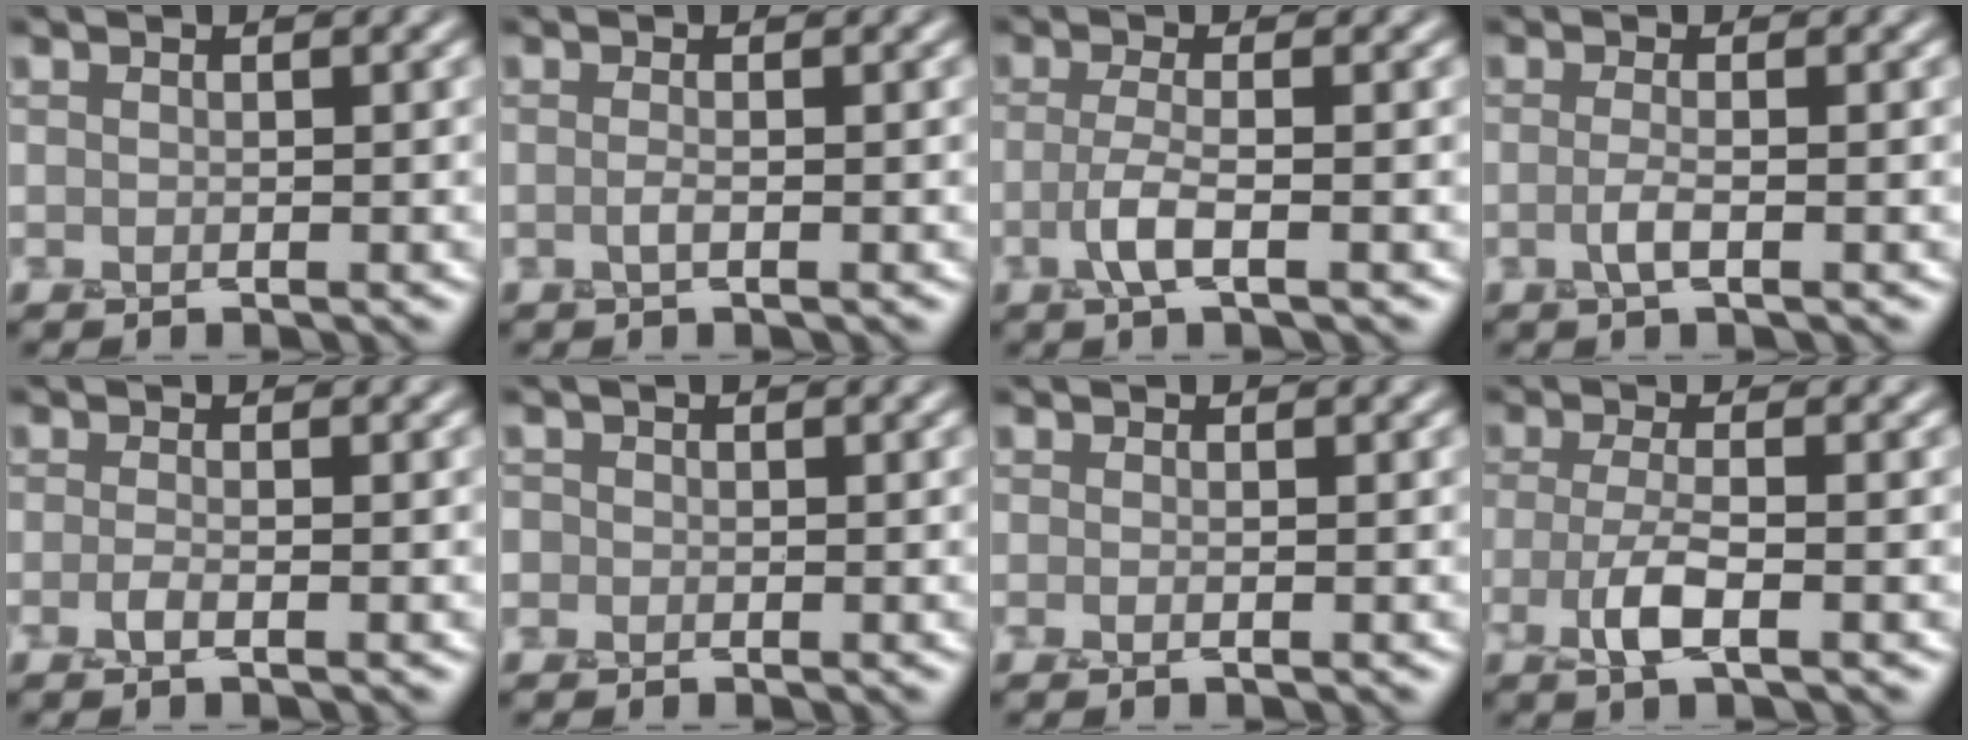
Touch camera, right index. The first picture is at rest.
{"total": 0.7, "force": [-0.1, 0.3, 0.6], "torque": [-0.009, 0.004, -0.005]}
{"total": 2.3, "force": [-0.7, 0.6, 2.2], "torque": [-0.050, 0.001, -0.018]}
{"total": 1.4, "force": [-0.2, 0.5, 1.3], "torque": [-0.025, 0.004, -0.011]}
{"total": 1.2, "force": [-0.6, 0.4, 1.0], "torque": [-0.024, 0.002, -0.017]}
{"total": 0.8, "force": [-0.4, 0.6, -0.3], "torque": [0.006, 0.005, -0.009]}
{"total": 0.6, "force": [-0.2, 0.3, 0.5], "torque": [-0.013, -0.002, -0.006]}
{"total": 3.1, "force": [-1.3, 1.0, 2.7], "torque": [-0.064, 0.002, -0.028]}